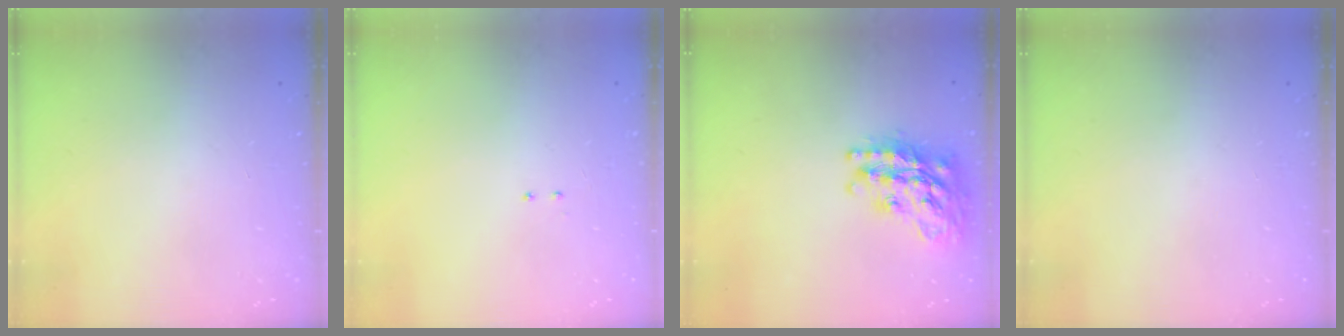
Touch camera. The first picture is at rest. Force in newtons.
{"total": 2.0, "press": 2.0, "slide": 0.4}
{"total": 22.9, "press": 22.9, "slide": 1.8}
{"total": 0.0}